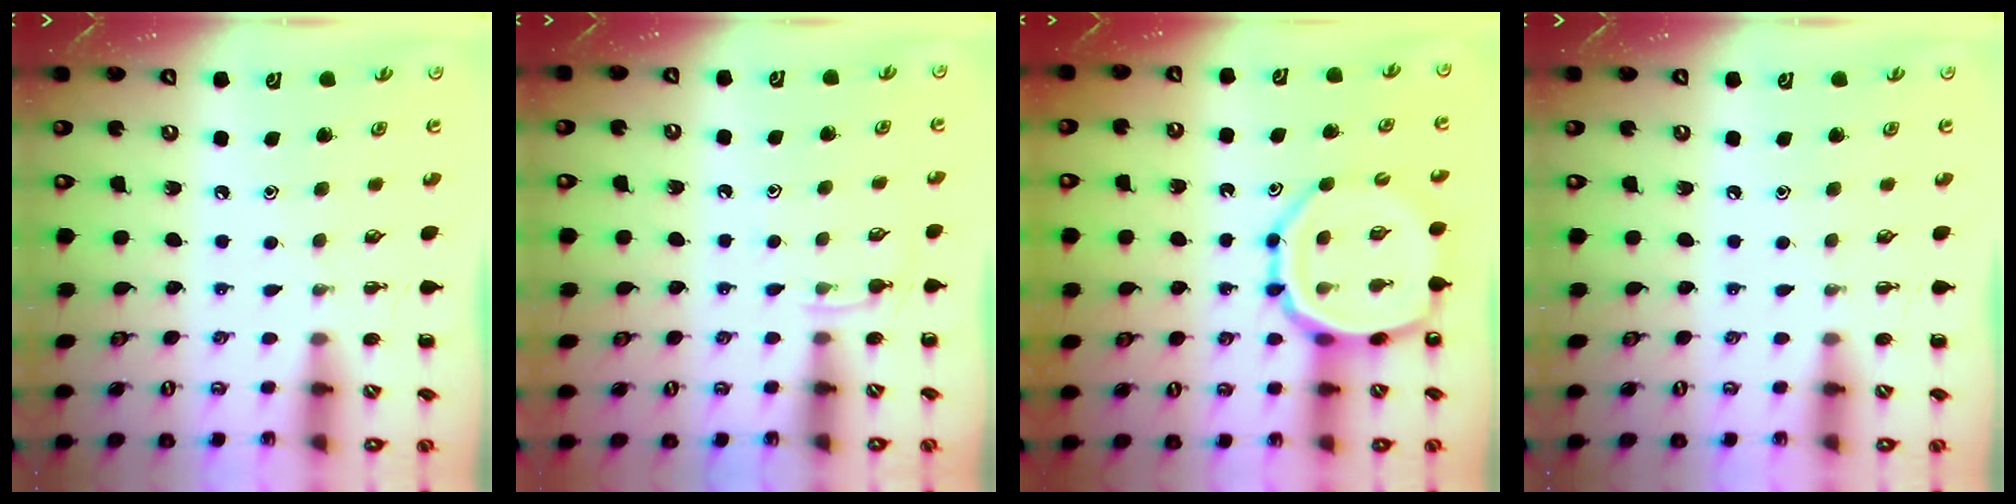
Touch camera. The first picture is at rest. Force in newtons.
{"total": 4.3, "press": 4.1, "slide": 1.4}
{"total": 13.8, "press": 13.4, "slide": 3.3}
{"total": 0.0}